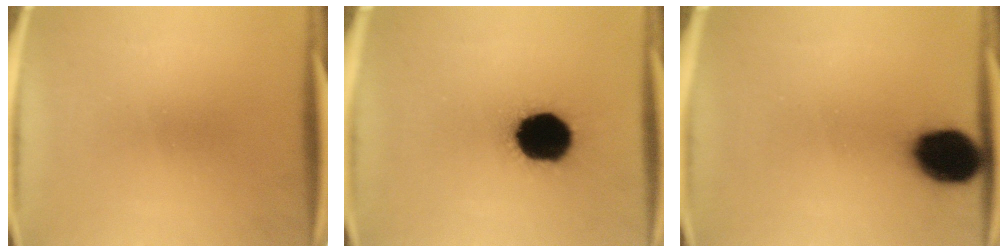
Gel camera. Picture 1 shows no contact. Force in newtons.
{"total": 19.9}
{"total": 13.5}